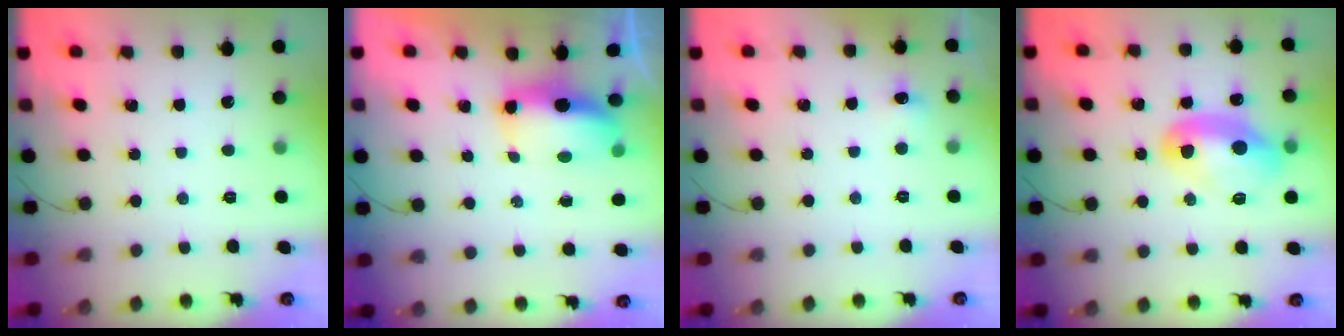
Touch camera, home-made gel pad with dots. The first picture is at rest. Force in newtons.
{"total": 10.2, "press": 8.2, "slide": 6.1}
{"total": 4.8, "press": 4.6, "slide": 1.4}
{"total": 12.2, "press": 12.1, "slide": 1.3}